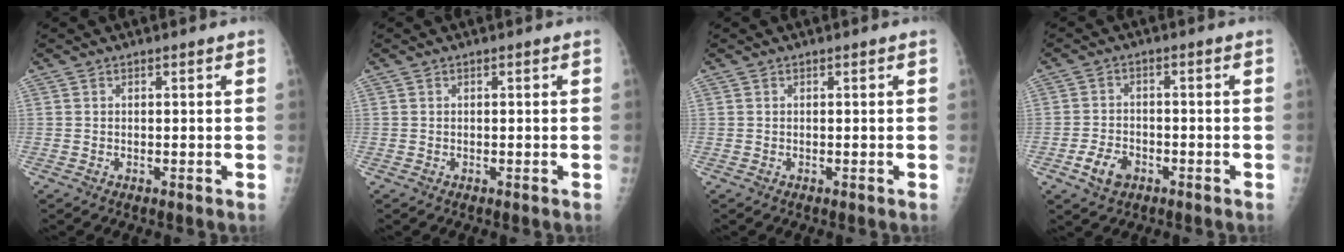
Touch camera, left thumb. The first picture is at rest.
{"total": 0.0}
{"total": 0.0}
{"total": 5.0, "force": [-2.5, 3.4, 2.8], "torque": [-0.045, 0.013, -0.041]}